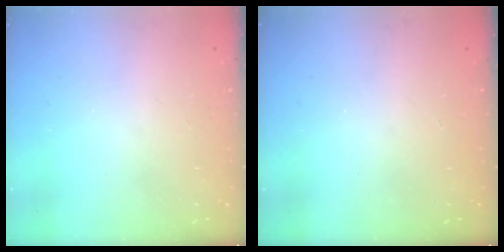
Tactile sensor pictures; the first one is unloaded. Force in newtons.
{"total": 0.0}